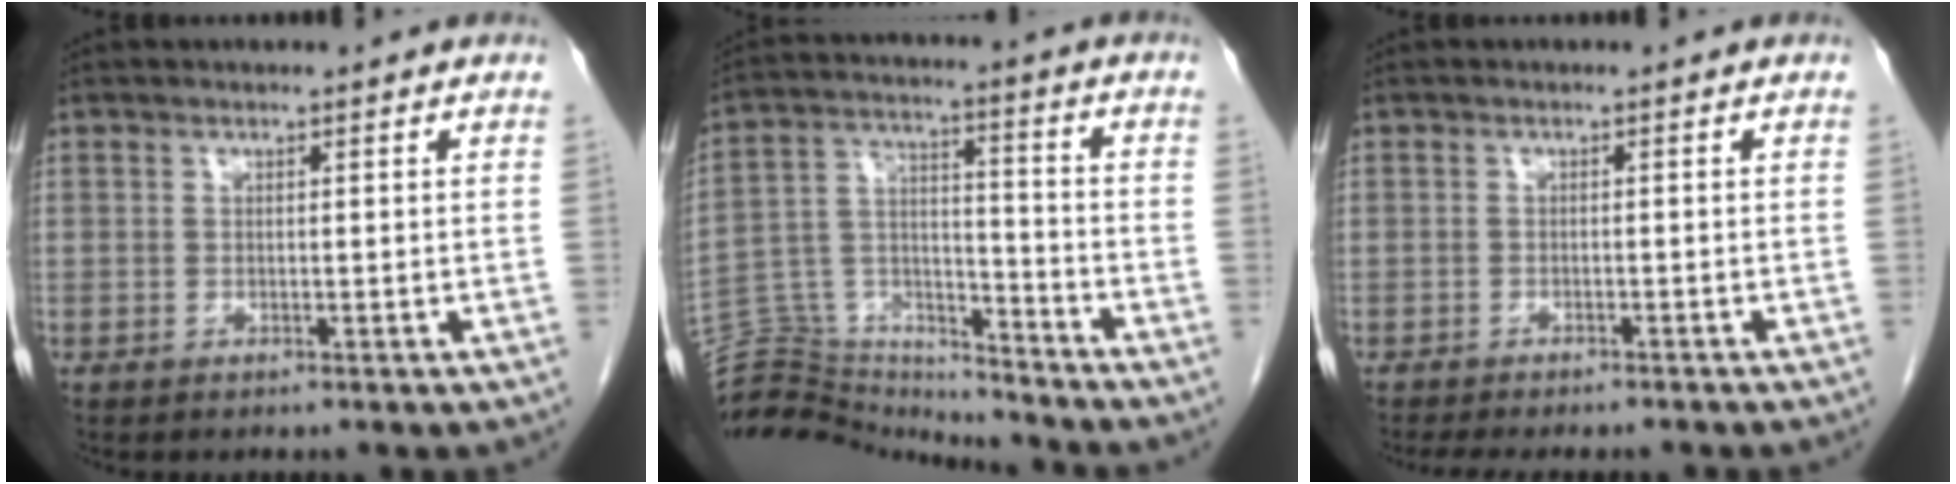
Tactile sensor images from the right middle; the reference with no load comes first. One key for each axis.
{"total": 13.8, "fx": -13.5, "fy": 2.5, "fz": 0.8, "tx": -0.020, "ty": 0.061, "tz": -0.229}
{"total": 8.6, "fx": -7.5, "fy": 1.9, "fz": 3.7, "tx": -0.049, "ty": -0.008, "tz": -0.097}